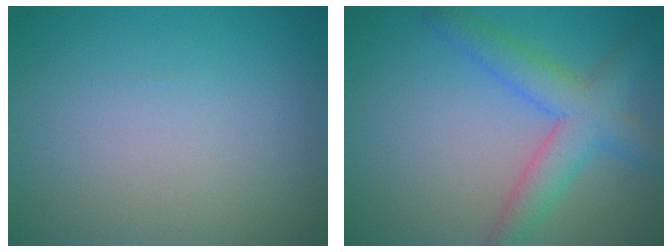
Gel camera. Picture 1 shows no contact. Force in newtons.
{"total": 5.0, "press": 5.0, "slide": 0.2}